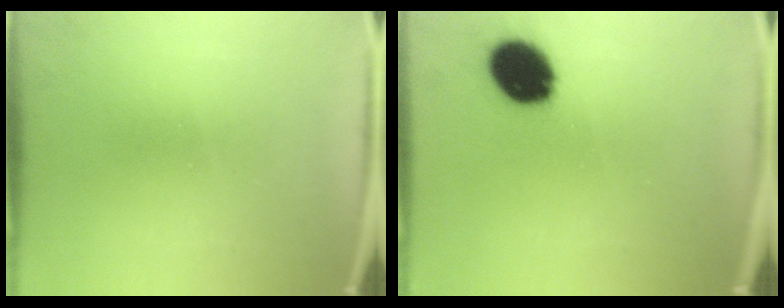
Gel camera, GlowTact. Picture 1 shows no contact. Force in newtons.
{"total": 12.6}